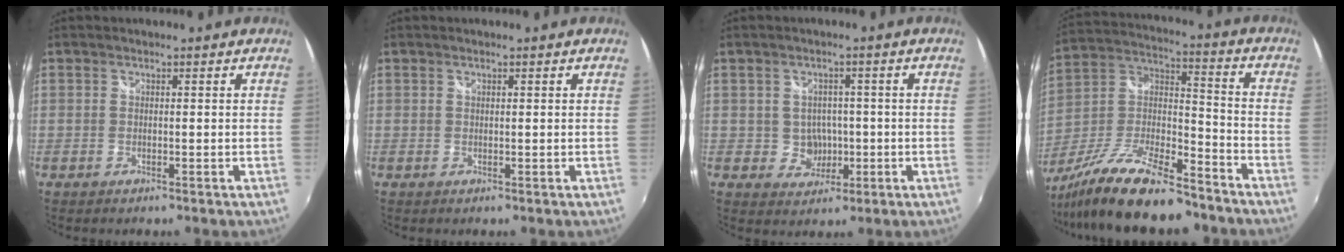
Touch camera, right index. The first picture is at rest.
{"total": 0.0}
{"total": 4.6, "force": [-0.4, 4.4, 1.2], "torque": [-0.029, 0.011, 0.006]}
{"total": 20.2, "force": [-15.1, 5.3, 12.3], "torque": [-0.252, -0.014, -0.264]}